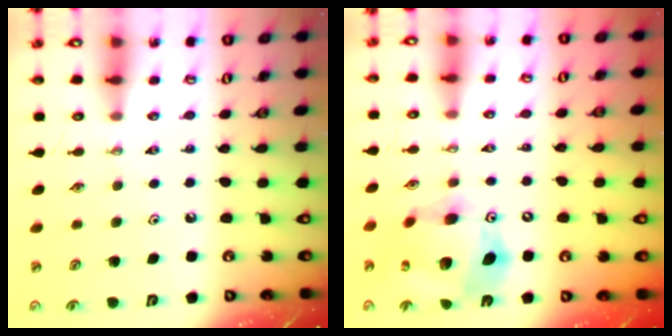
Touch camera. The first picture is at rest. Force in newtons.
{"total": 16.4, "press": 16.3, "slide": 1.6}